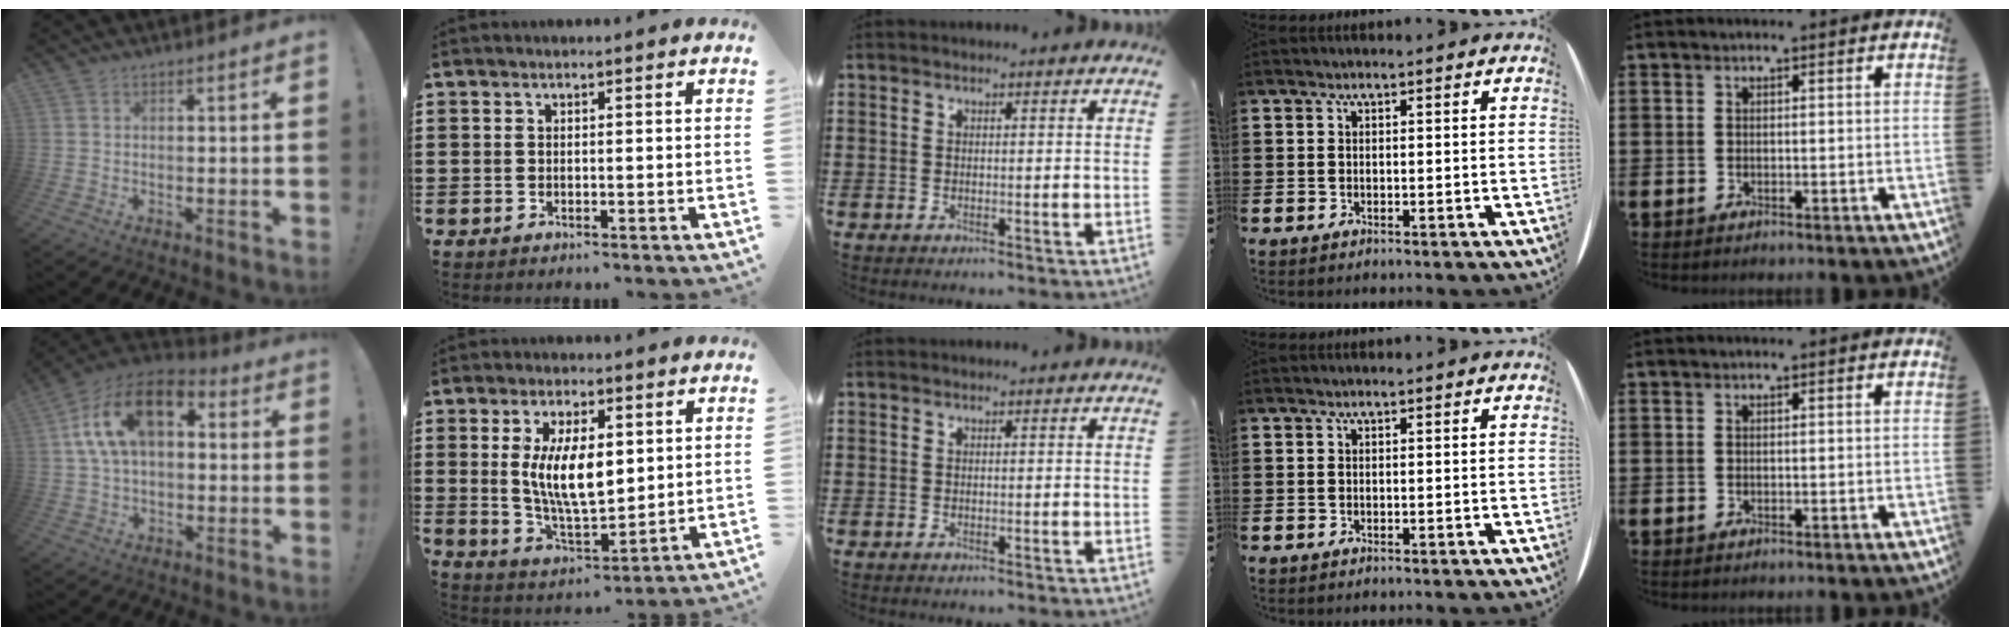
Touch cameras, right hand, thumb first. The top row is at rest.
{"thumb": {"total": 17.1, "force": [5.4, 10.0, 12.8], "torque": [-0.226, -0.004, 0.096]}, "index": {"total": 9.7, "force": [1.6, 4.1, 8.7], "torque": [-0.175, 0.001, 0.025]}}